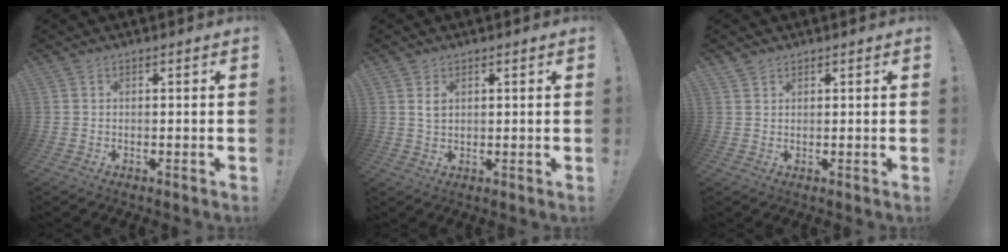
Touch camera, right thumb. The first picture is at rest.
{"total": 2.7, "force": [1.5, 1.7, 1.5], "torque": [-0.019, -0.003, 0.025]}
{"total": 1.3, "force": [1.1, 0.6, 0.2], "torque": [-0.003, -0.005, 0.021]}